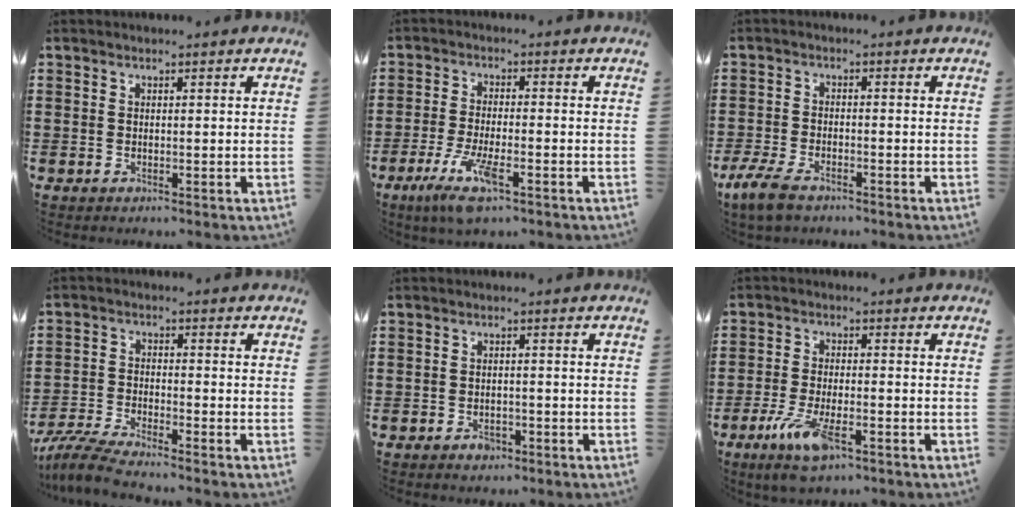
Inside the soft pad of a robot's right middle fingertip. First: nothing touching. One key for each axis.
{"total": 7.2, "fx": -3.9, "fy": 1.5, "fz": 5.8, "tx": -0.123, "ty": -0.016, "tz": -0.070}
{"total": 4.6, "fx": -3.4, "fy": 1.7, "fz": 2.6, "tx": -0.071, "ty": -0.005, "tz": -0.070}
{"total": 5.3, "fx": -4.9, "fy": 0.3, "fz": 2.0, "tx": -0.053, "ty": -0.009, "tz": -0.098}
{"total": 1.5, "fx": -1.1, "fy": 0.8, "fz": 0.6, "tx": -0.015, "ty": -0.001, "tz": -0.023}
{"total": 7.8, "fx": -3.9, "fy": 2.6, "fz": 6.2, "tx": -0.134, "ty": -0.014, "tz": -0.071}